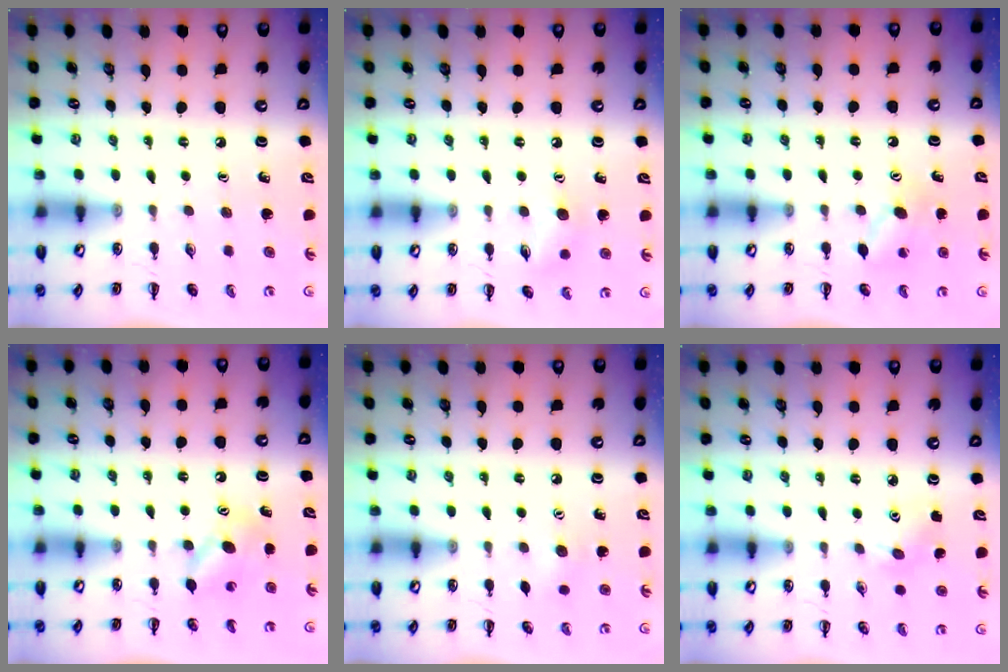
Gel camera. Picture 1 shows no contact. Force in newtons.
{"total": 7.1, "press": 7.0, "slide": 1.1}
{"total": 8.5, "press": 8.4, "slide": 1.5}
{"total": 5.2, "press": 5.1, "slide": 0.9}
{"total": 3.0, "press": 2.9, "slide": 0.6}
{"total": 5.8, "press": 5.6, "slide": 1.5}